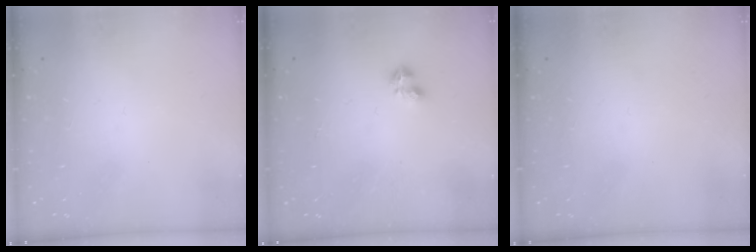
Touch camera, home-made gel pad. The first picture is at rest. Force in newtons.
{"total": 2.2, "press": 2.2, "slide": 0.4}
{"total": 0.0}